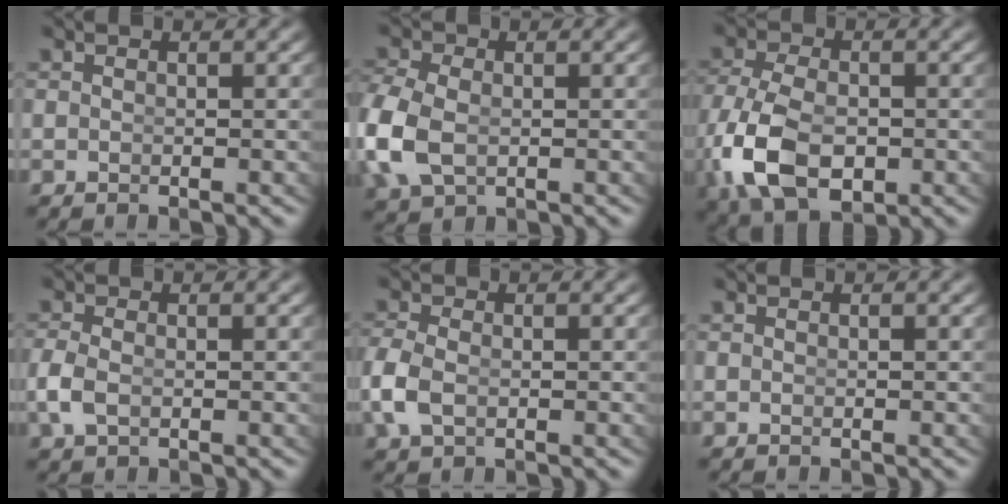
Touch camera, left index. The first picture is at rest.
{"total": 4.4, "force": [-0.7, 3.4, 2.7], "torque": [-0.092, -0.026, 0.005]}
{"total": 8.5, "force": [-2.1, 5.8, 5.8], "torque": [-0.150, -0.046, -0.007]}
{"total": 1.8, "force": [-0.6, 1.1, 1.3], "torque": [-0.044, -0.014, 0.000]}
{"total": 2.5, "force": [-0.7, 1.8, 1.6], "torque": [-0.058, -0.017, 0.000]}
{"total": 0.0}